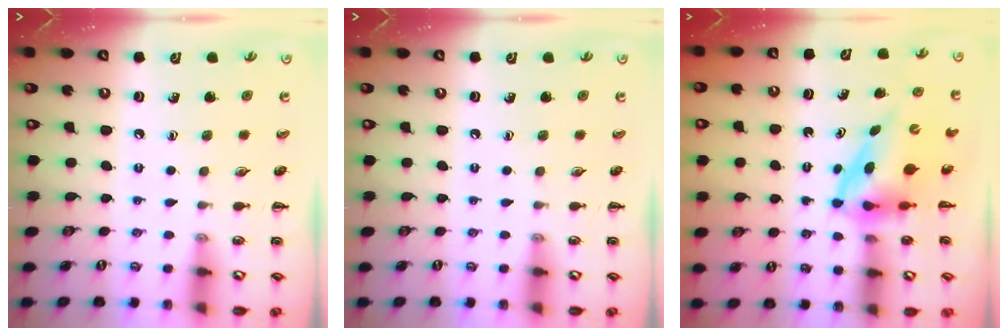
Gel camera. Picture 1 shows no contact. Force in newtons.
{"total": 0.0}
{"total": 3.9, "press": 3.8, "slide": 0.6}